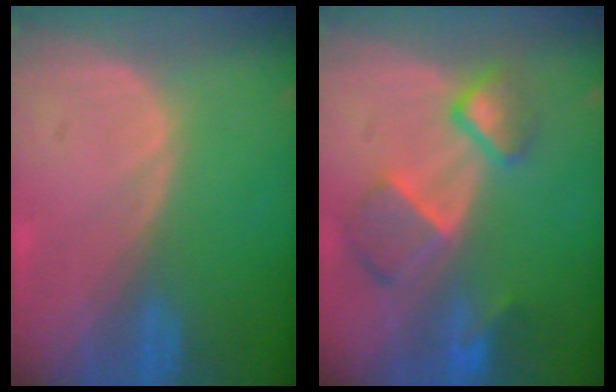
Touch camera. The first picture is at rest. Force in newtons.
{"total": 7.6, "press": 6.7, "slide": 3.5}